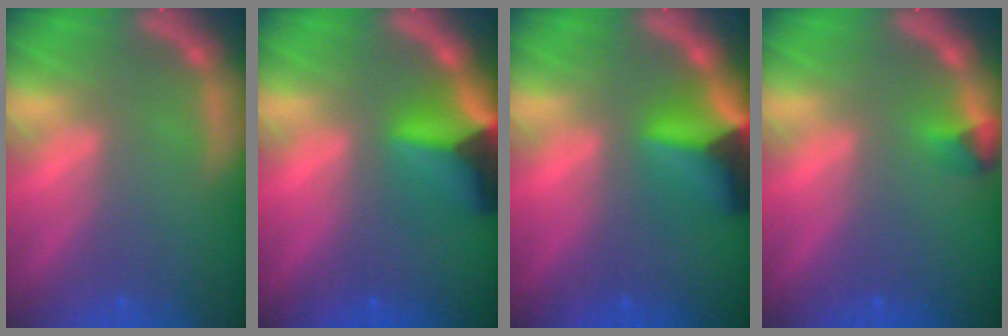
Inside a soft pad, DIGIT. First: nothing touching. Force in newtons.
{"total": 7.4}
{"total": 7.4}
{"total": 1.4}